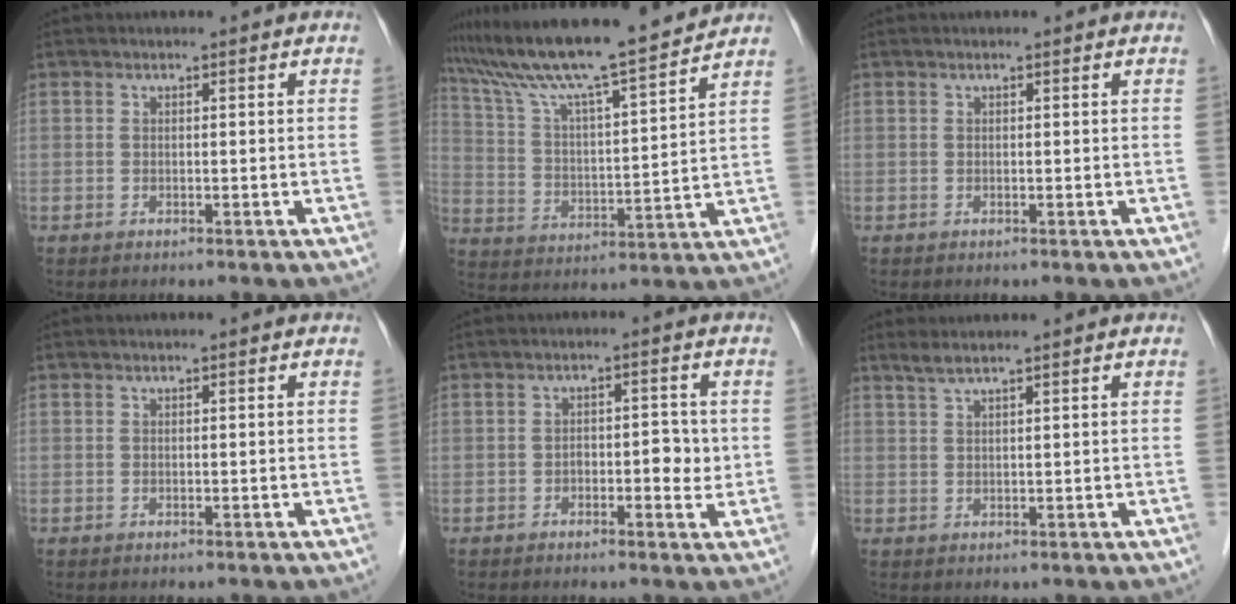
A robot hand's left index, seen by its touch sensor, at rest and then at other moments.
{"total": 16.8, "force": [15.1, -0.6, 7.3], "torque": [-0.137, 0.001, 0.250]}
{"total": 0.0}
{"total": 0.0}
{"total": 2.9, "force": [-0.2, 1.3, 2.6], "torque": [-0.033, 0.002, -0.003]}
{"total": 2.6, "force": [2.2, -0.4, 1.3], "torque": [-0.027, 0.015, 0.046]}